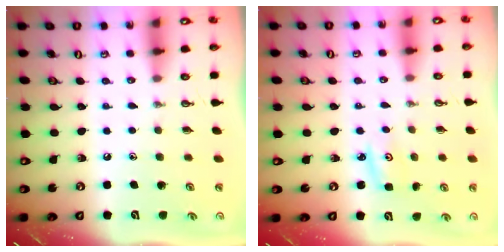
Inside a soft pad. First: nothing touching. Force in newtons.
{"total": 2.9, "press": 2.9, "slide": 0.2}